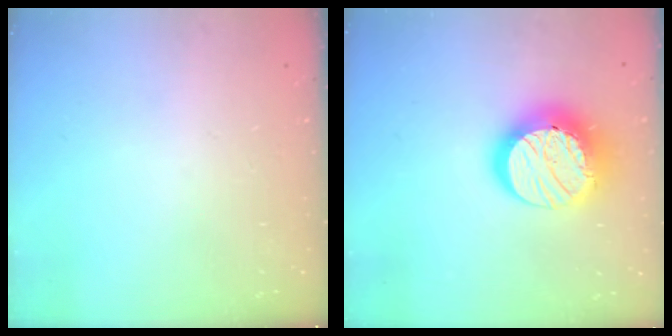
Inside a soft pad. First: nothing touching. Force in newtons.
{"total": 18.5, "press": 18.4, "slide": 1.3}